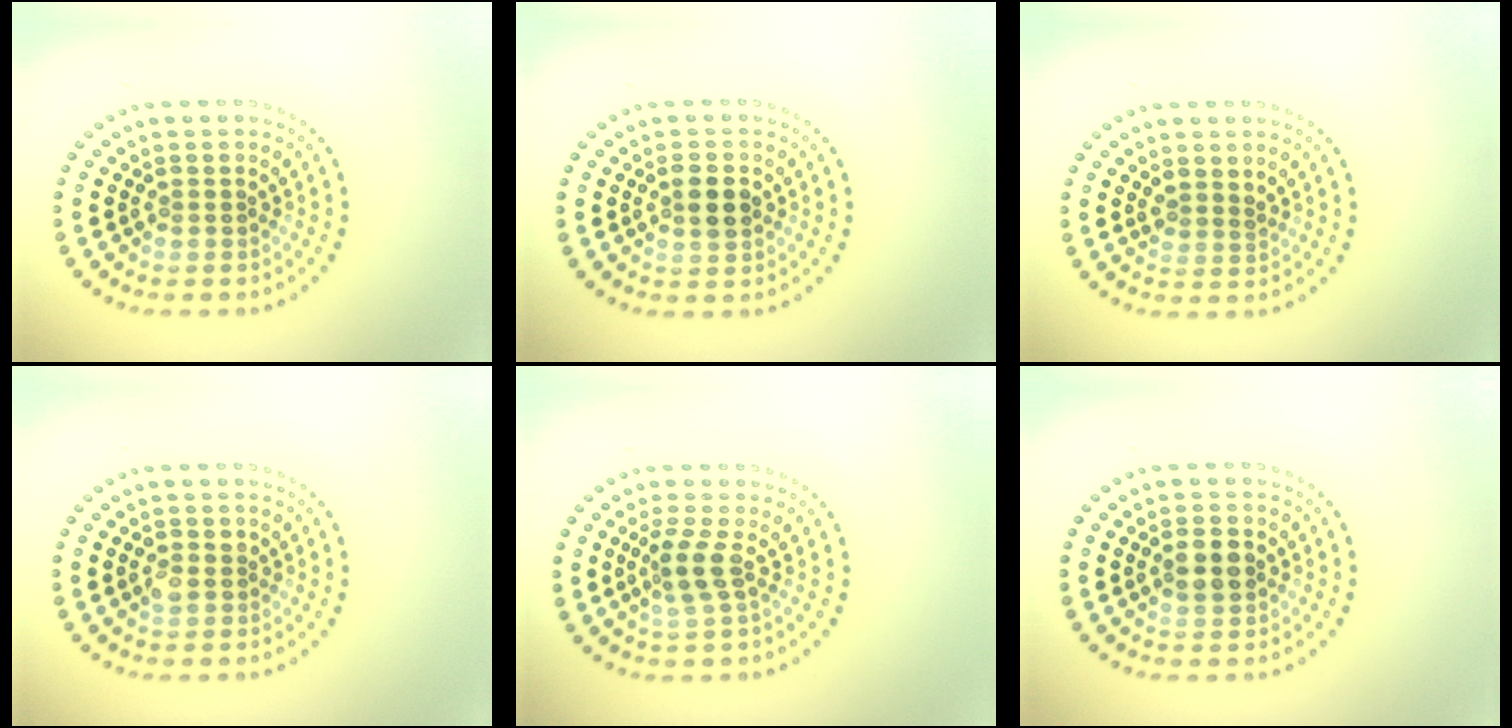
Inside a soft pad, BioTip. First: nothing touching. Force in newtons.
{"total": 2.3, "press": 2.3, "slide": 0.2}
{"total": 1.5, "press": 1.1, "slide": 1.0}
{"total": 1.5, "press": 1.5, "slide": 0.2}
{"total": 2.3, "press": 1.9, "slide": 1.3}
{"total": 2.6, "press": 2.6, "slide": 0.4}